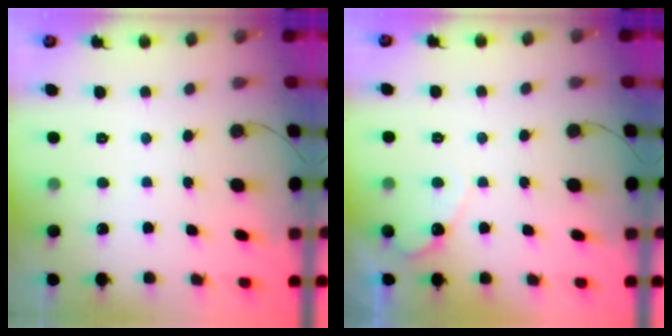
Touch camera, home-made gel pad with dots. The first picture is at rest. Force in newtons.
{"total": 3.7, "press": 3.7, "slide": 0.2}